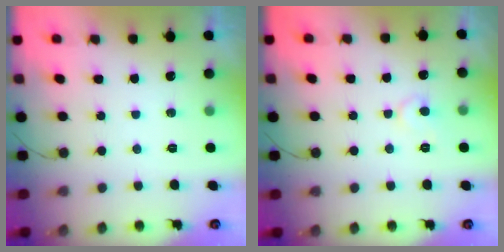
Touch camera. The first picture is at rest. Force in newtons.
{"total": 6.9, "press": 6.9, "slide": 0.5}